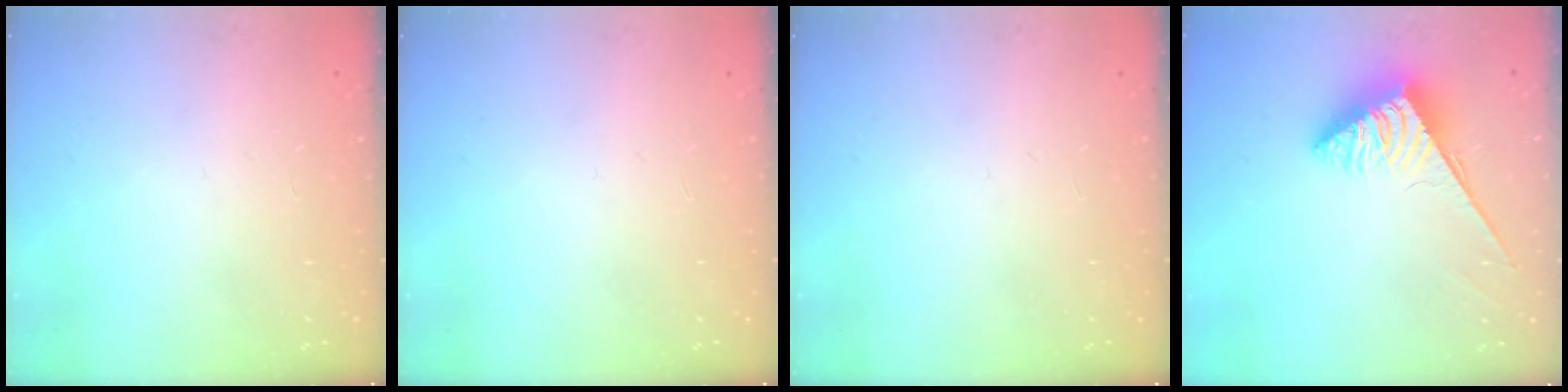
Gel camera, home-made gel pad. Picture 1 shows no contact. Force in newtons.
{"total": 0.0}
{"total": 0.0}
{"total": 3.8, "press": 3.8, "slide": 0.4}